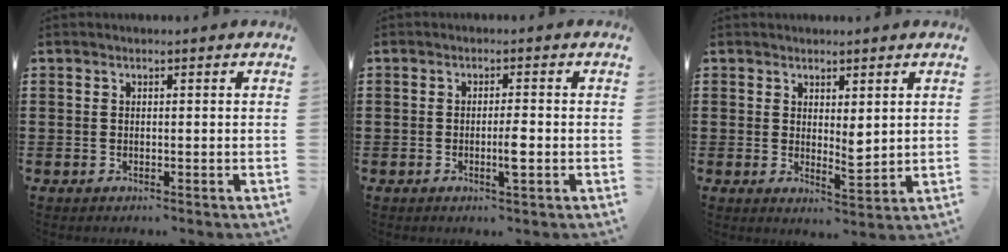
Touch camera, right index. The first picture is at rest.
{"total": 2.9, "force": [-0.8, 0.3, 2.8], "torque": [-0.054, -0.004, -0.016]}
{"total": 3.1, "force": [1.9, 1.5, 2.0], "torque": [-0.027, -0.008, 0.032]}